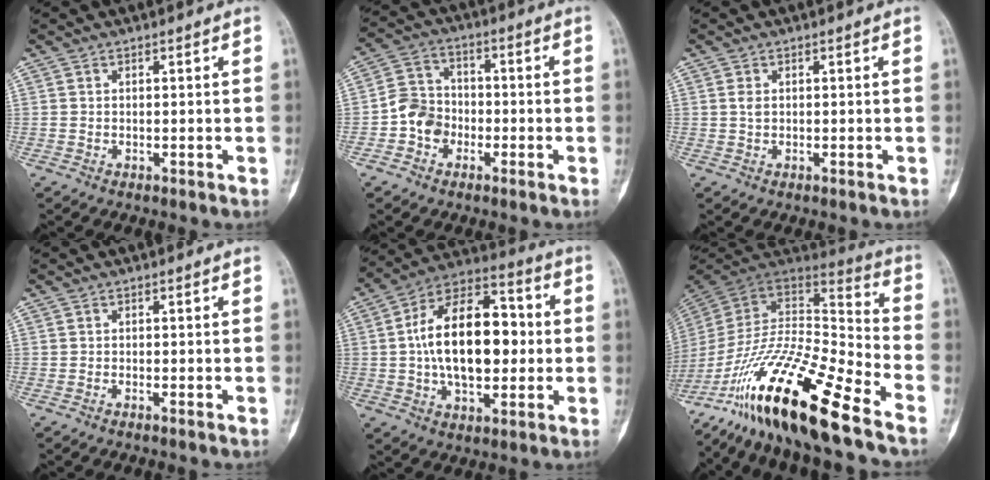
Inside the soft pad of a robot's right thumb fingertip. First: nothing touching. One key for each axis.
{"total": 7.1, "fx": -2.5, "fy": 5.9, "fz": 3.0, "tx": -0.033, "ty": 0.029, "tz": -0.057}
{"total": 0.9, "fx": 0.0, "fy": 0.5, "fz": 0.8, "tx": -0.014, "ty": -0.001, "tz": 0.001}
{"total": 0.6, "fx": -0.5, "fy": -0.1, "fz": 0.4, "tx": -0.007, "ty": 0.002, "tz": -0.008}
{"total": 20.5, "fx": 0.4, "fy": 11.6, "fz": 16.9, "tx": -0.258, "ty": 0.029, "tz": 0.005}
{"total": 27.5, "fx": -18.2, "fy": 5.8, "fz": 19.9, "tx": -0.368, "ty": 0.047, "tz": -0.321}